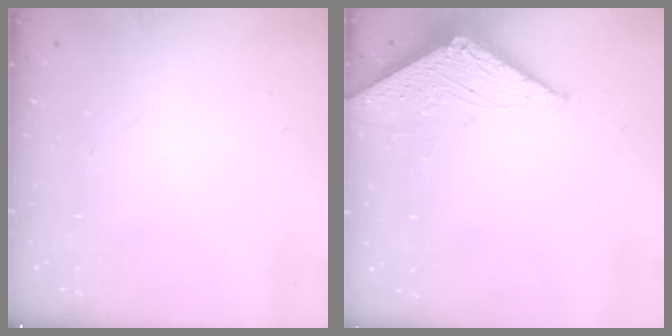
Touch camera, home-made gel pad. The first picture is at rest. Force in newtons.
{"total": 3.0, "press": 2.9, "slide": 0.3}